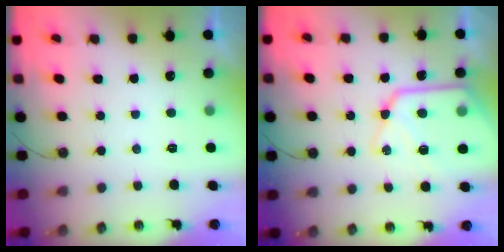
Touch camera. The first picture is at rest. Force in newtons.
{"total": 16.1, "press": 16.0, "slide": 1.9}